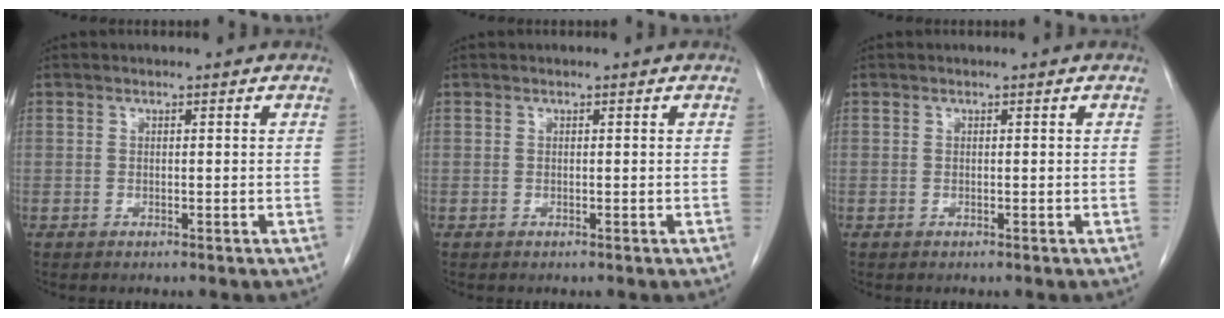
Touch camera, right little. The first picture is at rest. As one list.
[{"total": 0.0}, {"total": 0.0}]